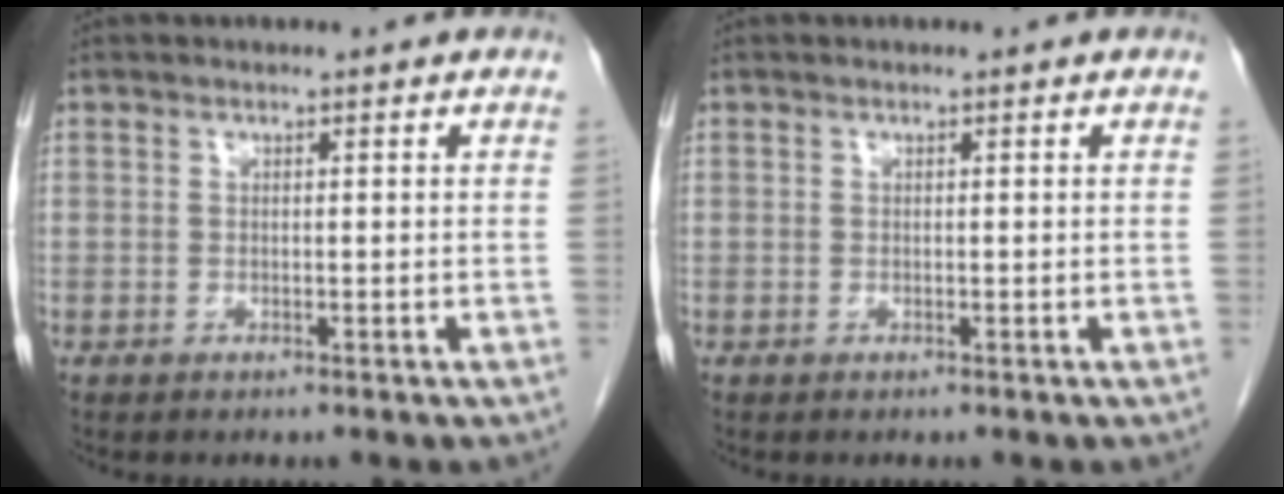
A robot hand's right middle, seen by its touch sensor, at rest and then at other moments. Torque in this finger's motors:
{"motor_torque": [0.28, 0.16, -0.03, -0.01]}